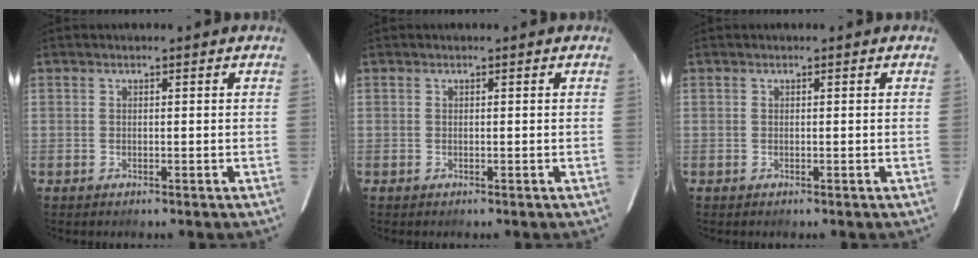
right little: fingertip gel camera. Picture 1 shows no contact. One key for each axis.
{"total": 0.0}
{"total": 0.0}